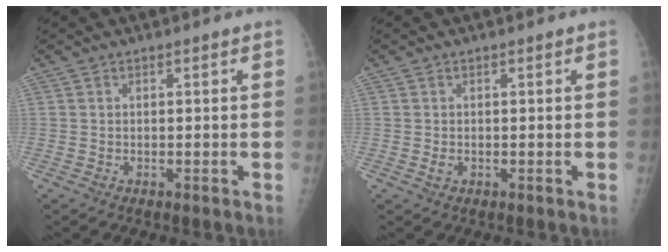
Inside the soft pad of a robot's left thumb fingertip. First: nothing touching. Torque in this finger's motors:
{"motor_torque": [0.09, 0.12, 0.24, 0.07, 0.00]}